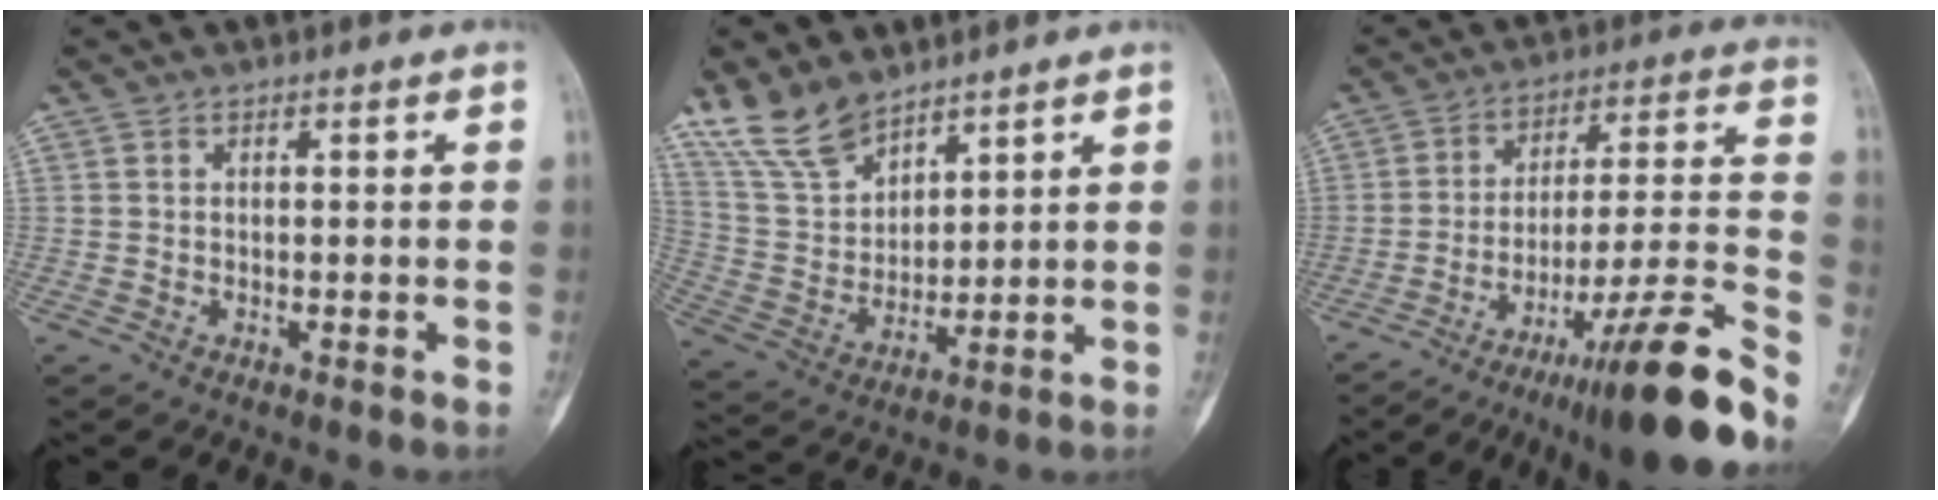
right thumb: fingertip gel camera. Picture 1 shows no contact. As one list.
[{"total": 11.3, "force": [8.9, 5.4, 4.5], "torque": [-0.079, -0.038, 0.192]}, {"total": 20.0, "force": [-14.3, 0.4, 13.9], "torque": [-0.182, 0.091, -0.224]}]